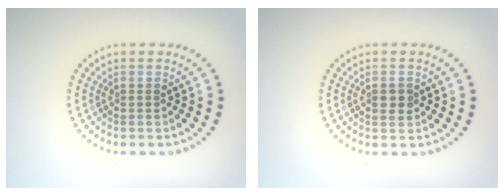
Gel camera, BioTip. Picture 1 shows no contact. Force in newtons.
{"total": 1.6, "press": 1.6, "slide": 0.2}